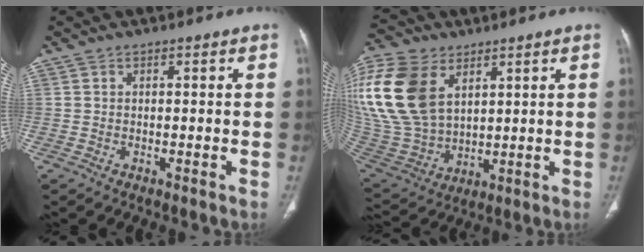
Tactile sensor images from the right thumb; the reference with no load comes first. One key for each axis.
{"total": 24.2, "fx": 8.5, "fy": 16.0, "fz": 16.1, "tx": -0.372, "ty": -0.011, "tz": 0.175}